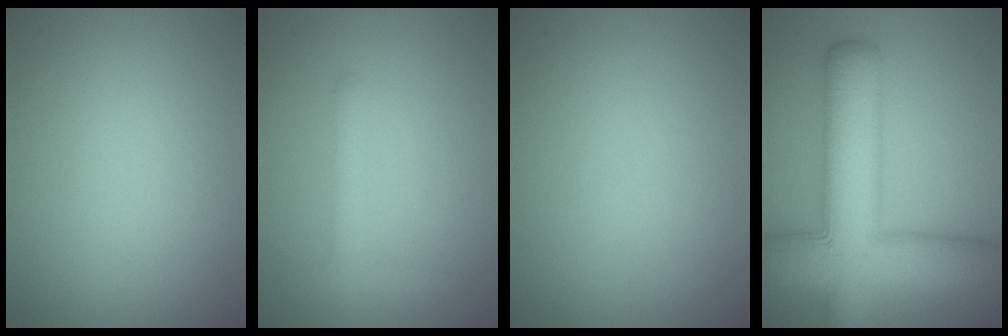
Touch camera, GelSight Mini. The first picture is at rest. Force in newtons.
{"total": 1.7, "press": 1.7, "slide": 0.1}
{"total": 0.0}
{"total": 11.0, "press": 11.0, "slide": 0.5}